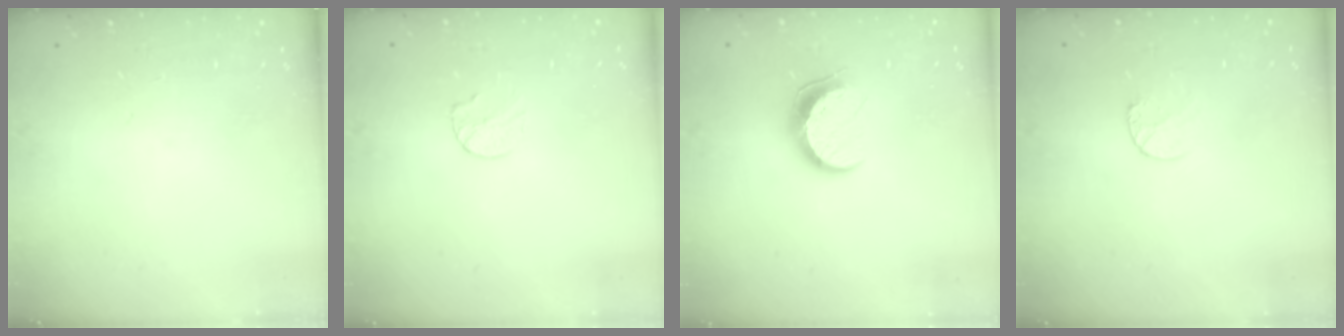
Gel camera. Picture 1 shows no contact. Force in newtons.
{"total": 6.5, "press": 6.4, "slide": 0.6}
{"total": 10.4, "press": 10.3, "slide": 0.8}
{"total": 5.0, "press": 5.0, "slide": 0.4}